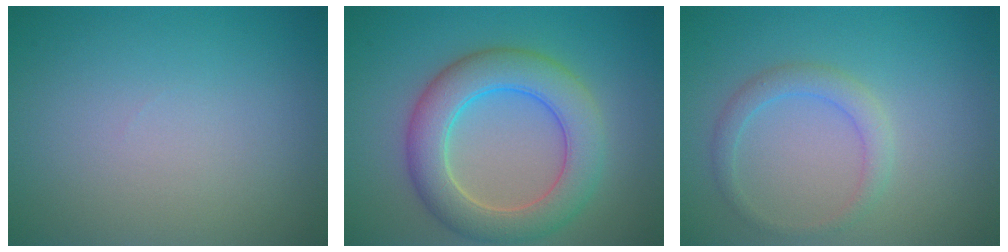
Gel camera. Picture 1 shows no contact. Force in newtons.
{"total": 6.6, "press": 6.6, "slide": 0.3}
{"total": 2.0, "press": 2.0, "slide": 0.1}